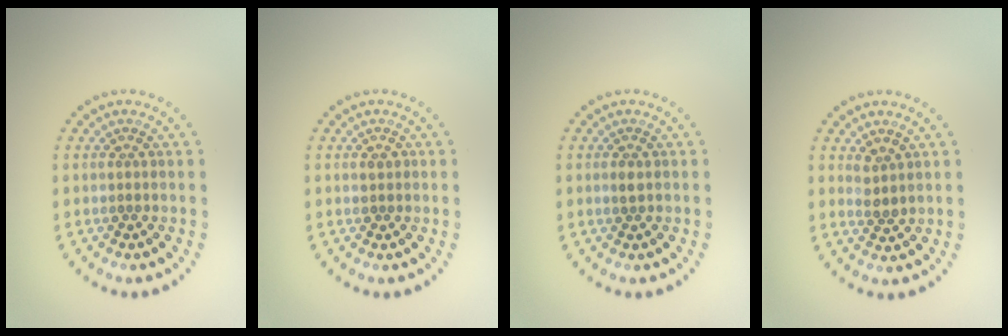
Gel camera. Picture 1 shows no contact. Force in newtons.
{"total": 1.0, "press": 1.0, "slide": 0.0}
{"total": 0.9, "press": 0.9, "slide": 0.0}
{"total": 1.8, "press": 1.5, "slide": 1.0}